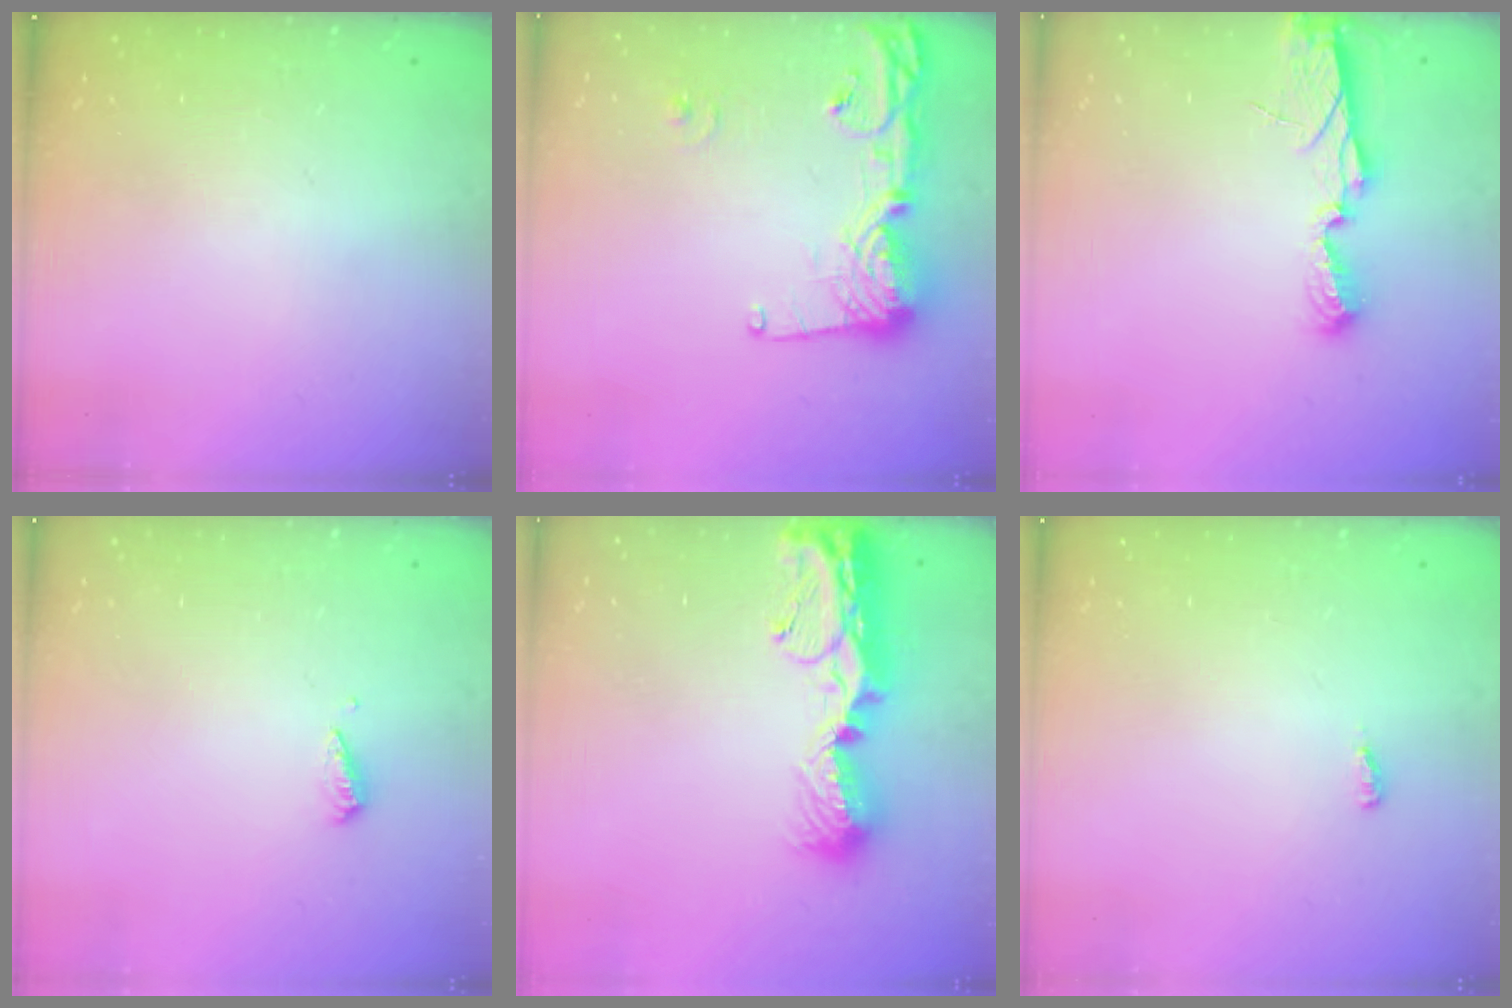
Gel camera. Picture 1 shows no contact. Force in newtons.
{"total": 14.9, "press": 14.8, "slide": 1.2}
{"total": 6.3, "press": 6.2, "slide": 0.4}
{"total": 3.1, "press": 3.1, "slide": 0.3}
{"total": 15.0, "press": 15.0, "slide": 1.2}
{"total": 2.6, "press": 2.4, "slide": 1.0}